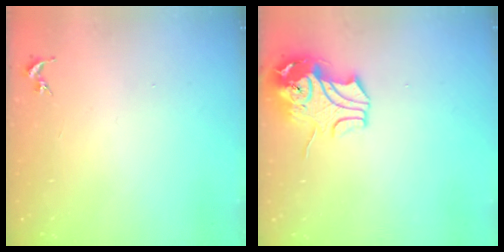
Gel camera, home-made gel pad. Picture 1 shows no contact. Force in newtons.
{"total": 11.2, "press": 11.0, "slide": 1.9}